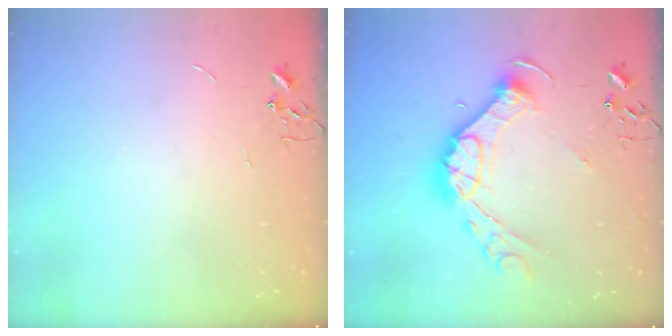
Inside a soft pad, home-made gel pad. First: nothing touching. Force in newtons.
{"total": 16.6, "press": 16.6, "slide": 1.4}